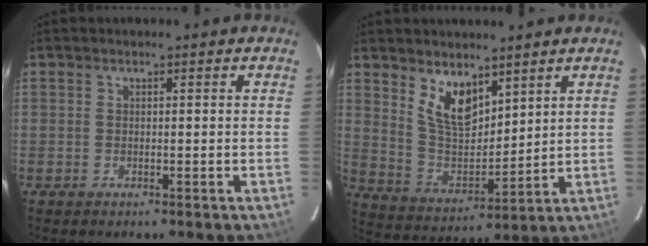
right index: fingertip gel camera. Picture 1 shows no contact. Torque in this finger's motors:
{"motor_torque": [0.31, 0.29, 0.20, 0.11]}